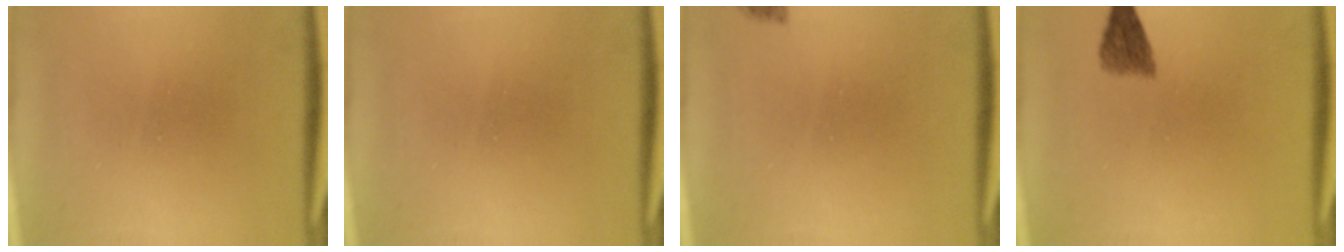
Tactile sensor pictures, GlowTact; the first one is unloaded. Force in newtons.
{"total": 0.0}
{"total": 1.8}
{"total": 2.9}